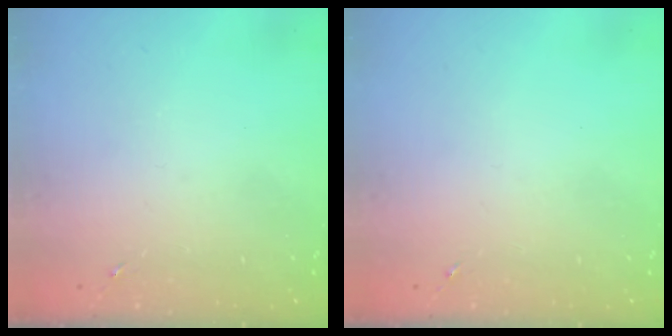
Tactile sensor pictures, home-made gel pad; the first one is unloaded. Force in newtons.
{"total": 0.0}